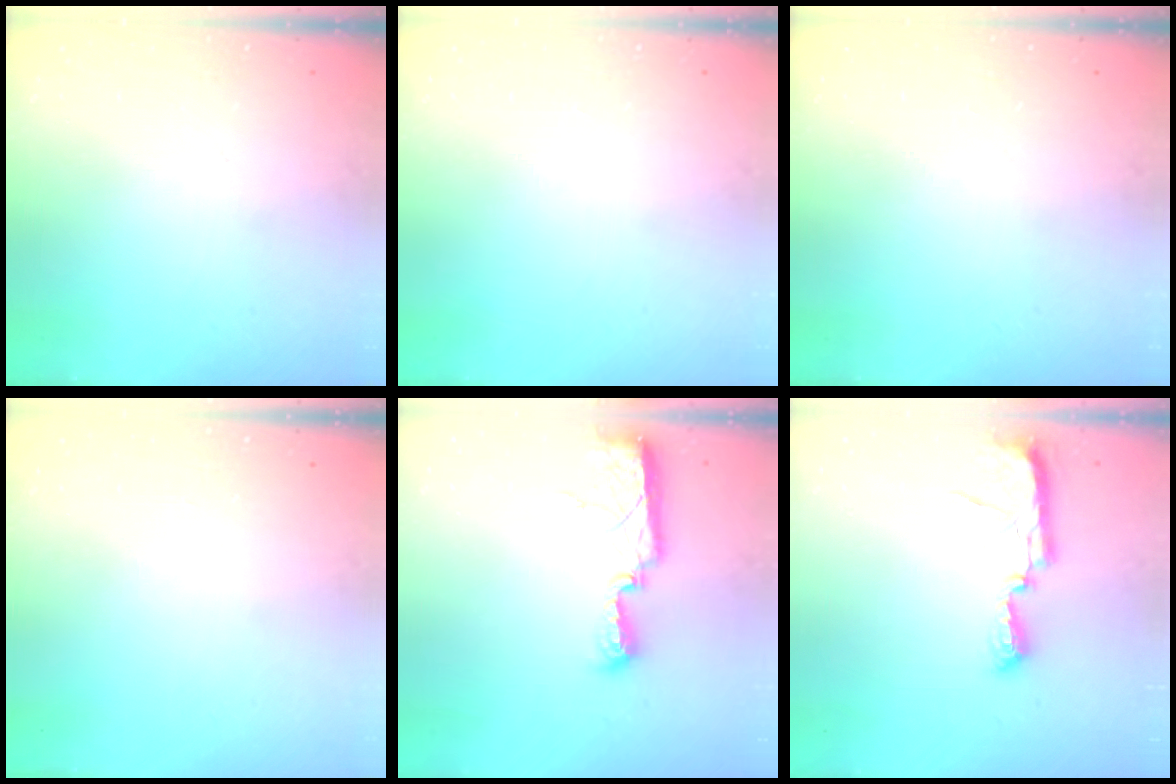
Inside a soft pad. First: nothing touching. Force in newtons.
{"total": 0.0}
{"total": 0.0}
{"total": 0.0}
{"total": 7.5, "press": 7.5, "slide": 0.8}
{"total": 7.2, "press": 7.2, "slide": 0.7}